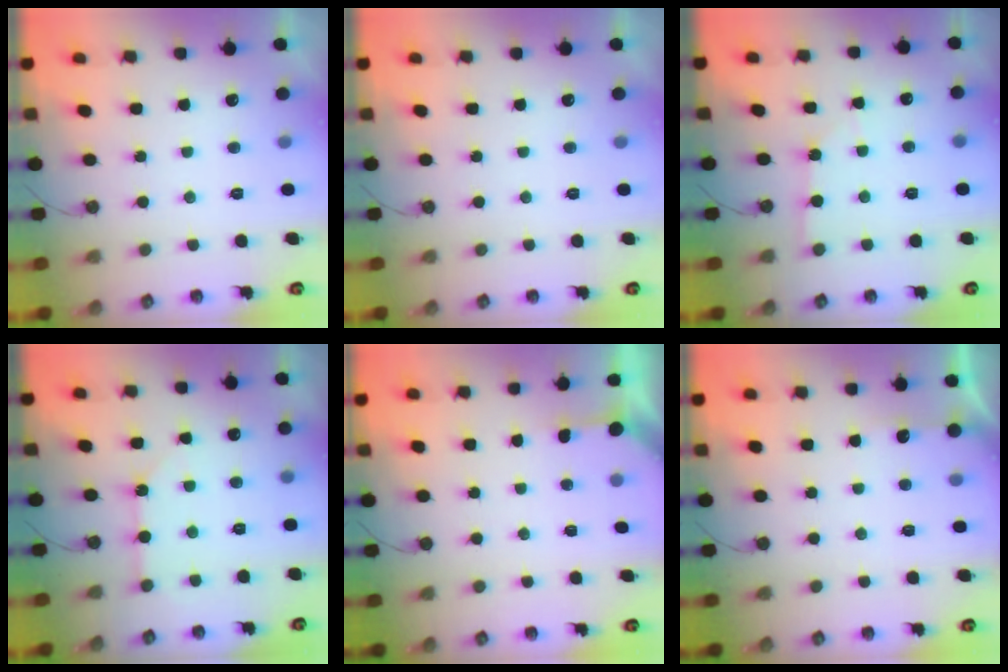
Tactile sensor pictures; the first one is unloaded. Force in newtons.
{"total": 0.0}
{"total": 2.6, "press": 2.6, "slide": 0.3}
{"total": 2.5, "press": 2.5, "slide": 0.3}
{"total": 2.3, "press": 2.3, "slide": 0.3}
{"total": 2.6, "press": 2.6, "slide": 0.4}